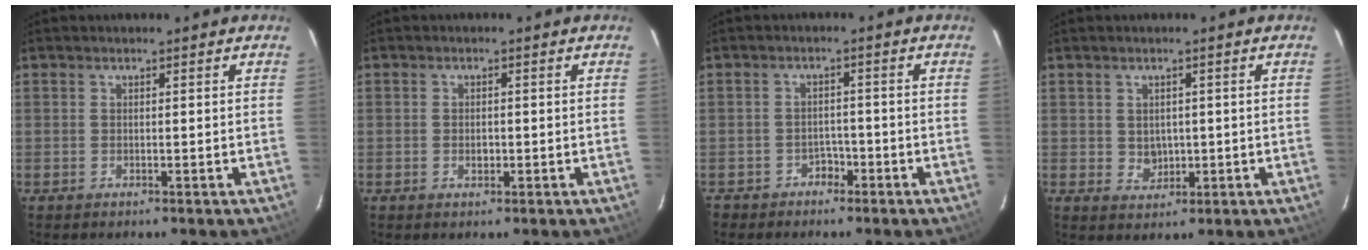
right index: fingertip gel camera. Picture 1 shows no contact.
{"total": 1.7, "force": [-0.3, 1.2, 1.2], "torque": [-0.021, 0.002, -0.005]}
{"total": 3.6, "force": [-2.3, 2.7, -0.1], "torque": [0.003, 0.021, -0.033]}
{"total": 3.3, "force": [0.2, 2.9, 1.6], "torque": [-0.026, 0.001, 0.012]}